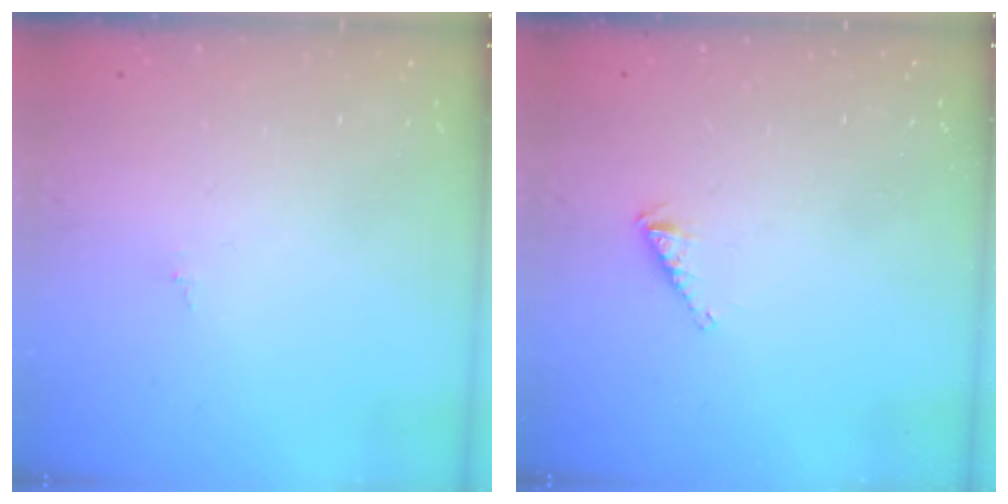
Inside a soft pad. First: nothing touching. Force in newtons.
{"total": 2.7, "press": 2.6, "slide": 0.4}